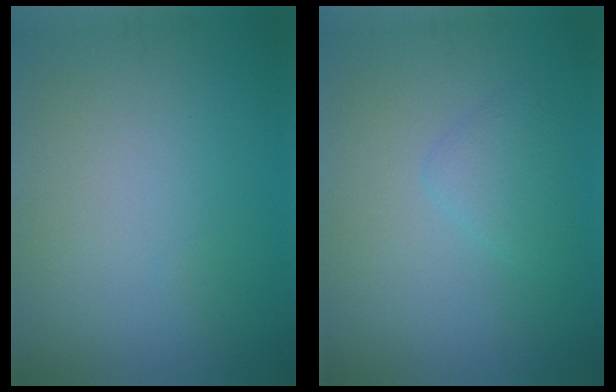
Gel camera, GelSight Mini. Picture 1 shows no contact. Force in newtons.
{"total": 1.7, "press": 1.7, "slide": 0.1}